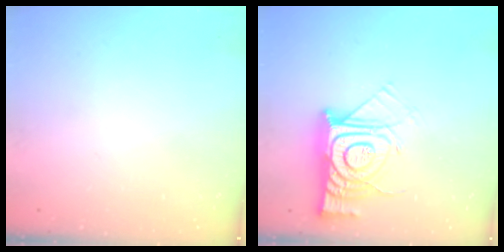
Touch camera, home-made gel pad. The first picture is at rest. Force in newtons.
{"total": 16.7, "press": 16.6, "slide": 1.8}